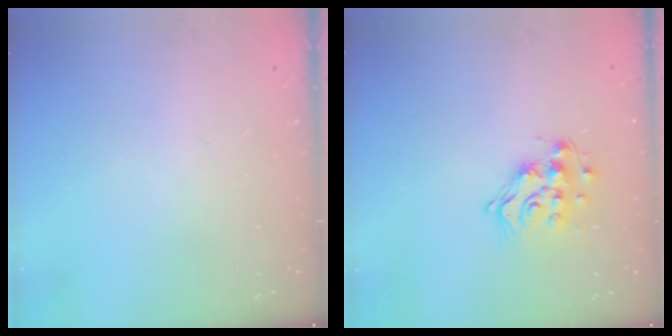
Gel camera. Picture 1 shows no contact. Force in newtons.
{"total": 13.1, "press": 13.1, "slide": 0.8}